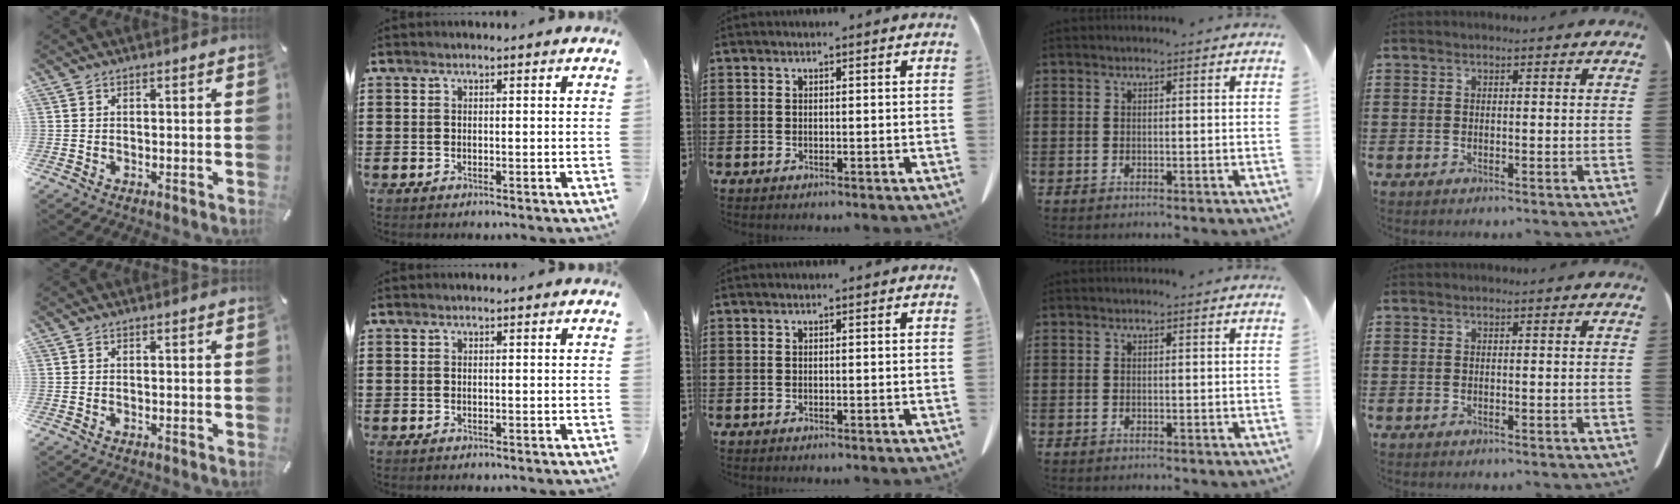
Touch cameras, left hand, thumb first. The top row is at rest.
{}